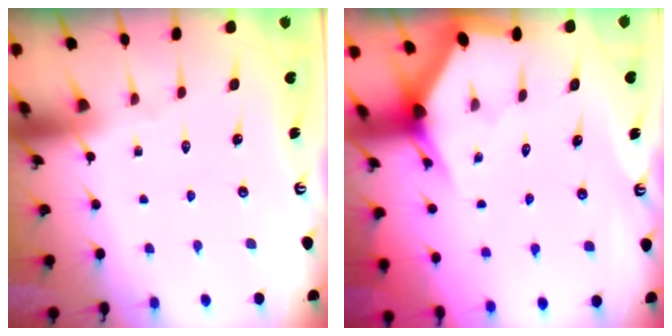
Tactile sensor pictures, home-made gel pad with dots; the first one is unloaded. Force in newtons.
{"total": 3.0, "press": 3.0, "slide": 0.1}